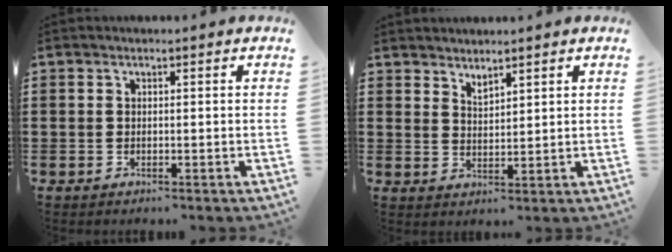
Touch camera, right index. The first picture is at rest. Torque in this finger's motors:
{"motor_torque": [-0.13, -0.05, -0.01, 0.00]}